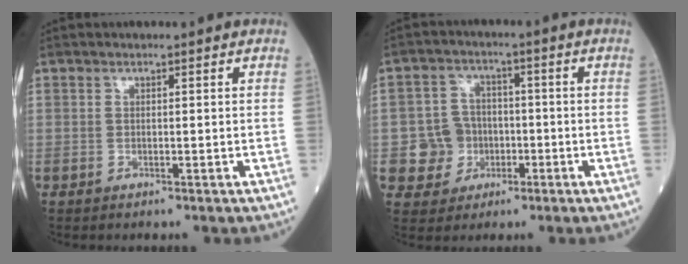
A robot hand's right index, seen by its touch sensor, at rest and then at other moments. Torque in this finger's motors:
{"motor_torque": [0.08, 0.03, 0.04, 0.02]}